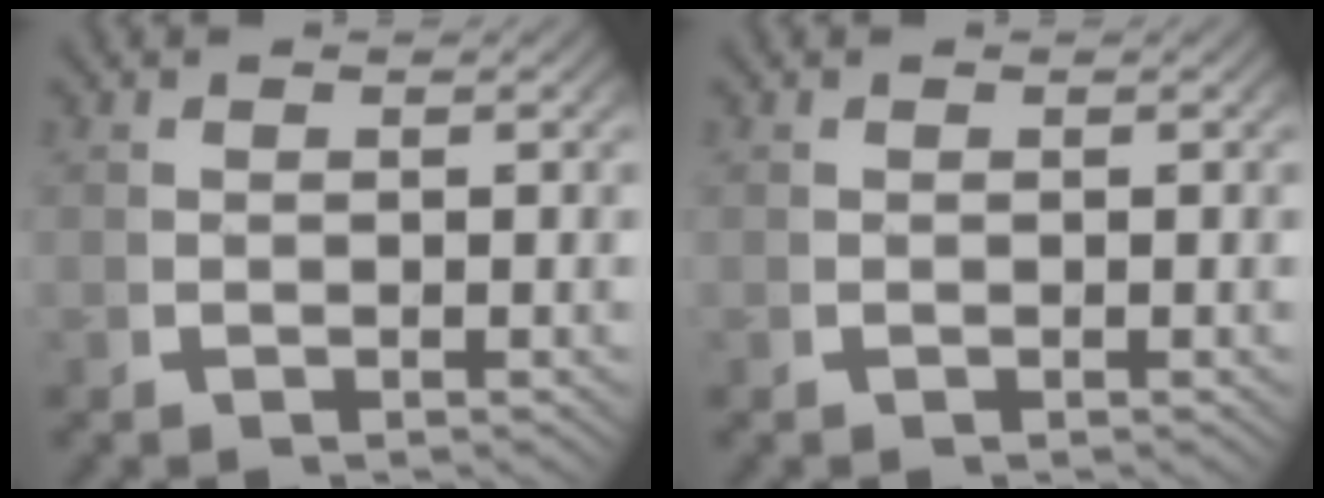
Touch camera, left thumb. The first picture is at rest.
{"total": 0.0}